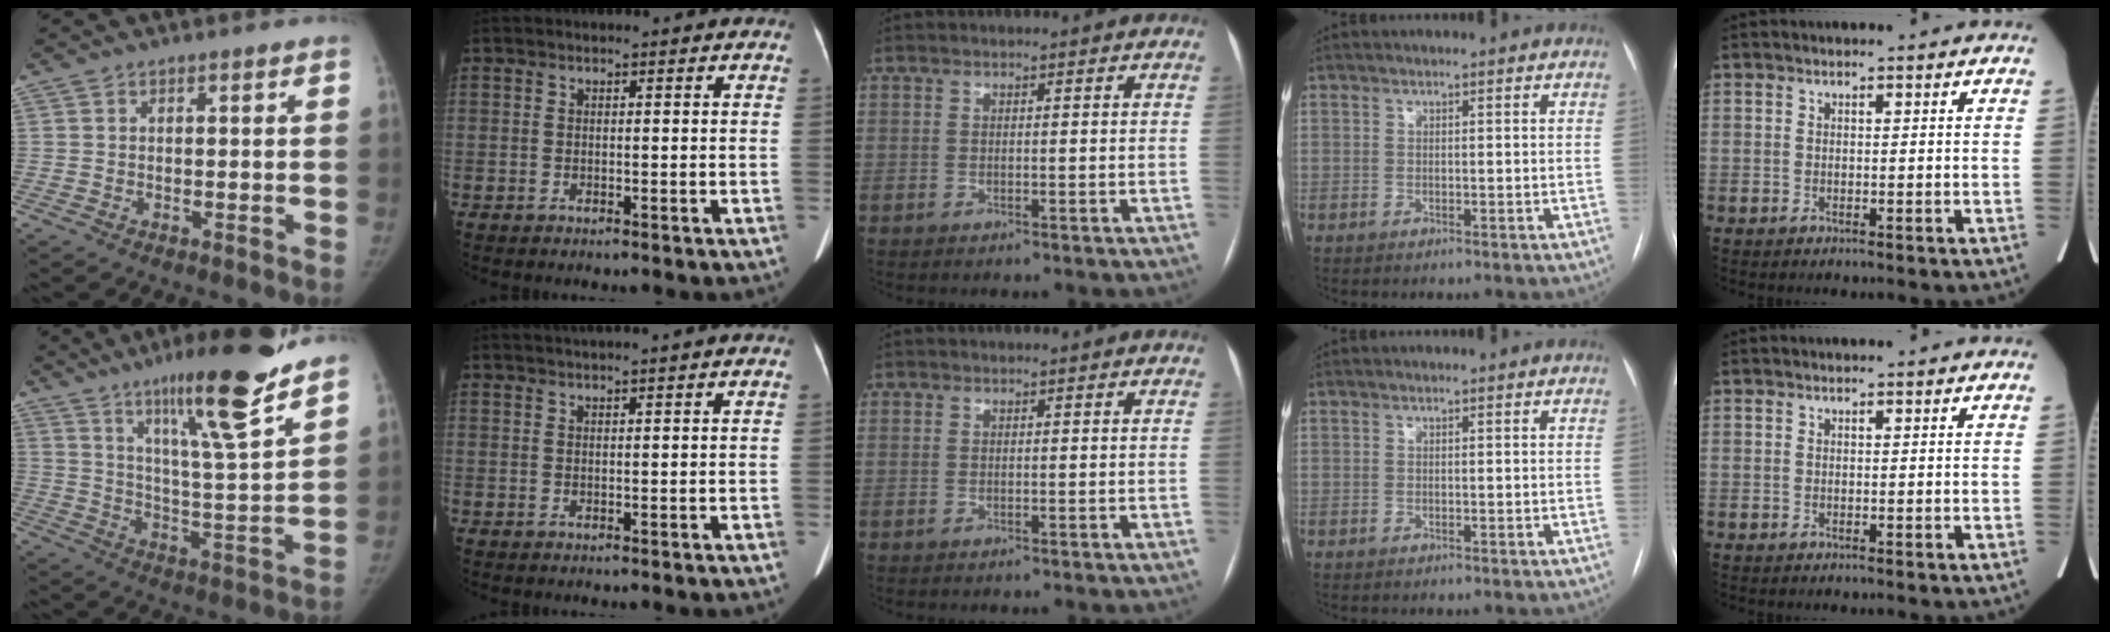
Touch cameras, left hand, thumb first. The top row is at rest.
{"thumb": {"total": 19.2, "force": [13.2, 1.4, 13.9], "torque": [-0.198, -0.075, 0.210]}, "index": {"total": 3.8, "force": [3.2, -1.1, 1.7], "torque": [-0.019, 0.023, 0.053]}}